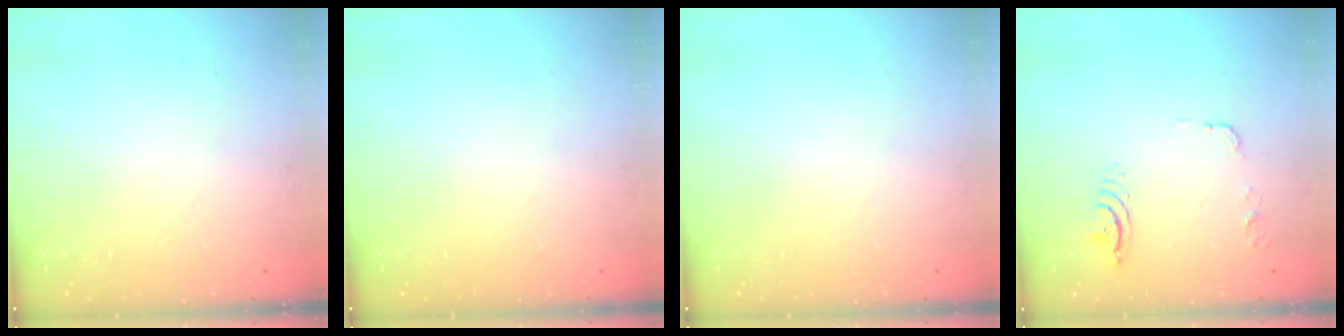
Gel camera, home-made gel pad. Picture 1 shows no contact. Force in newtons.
{"total": 0.0}
{"total": 0.0}
{"total": 8.3, "press": 8.3, "slide": 0.8}